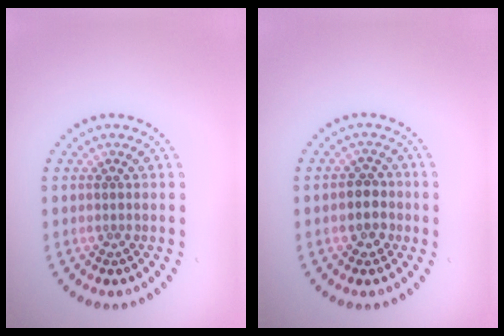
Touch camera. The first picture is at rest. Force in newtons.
{"total": 2.3, "press": 2.2, "slide": 0.8}